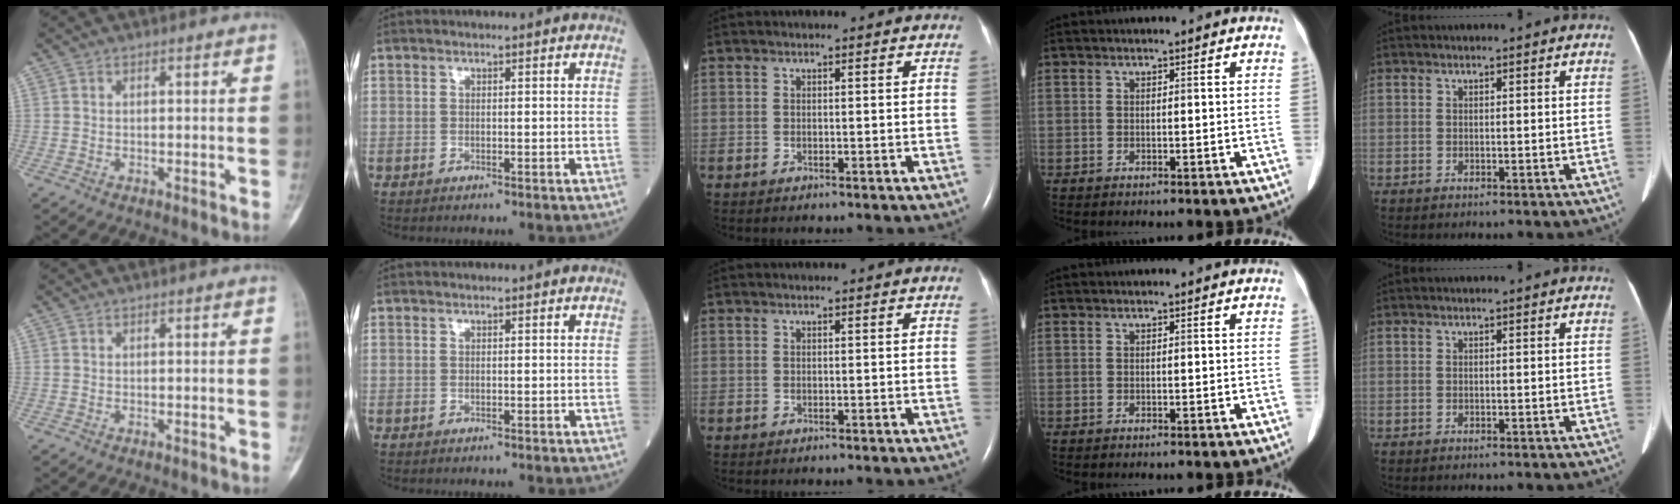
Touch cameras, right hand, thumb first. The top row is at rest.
{}